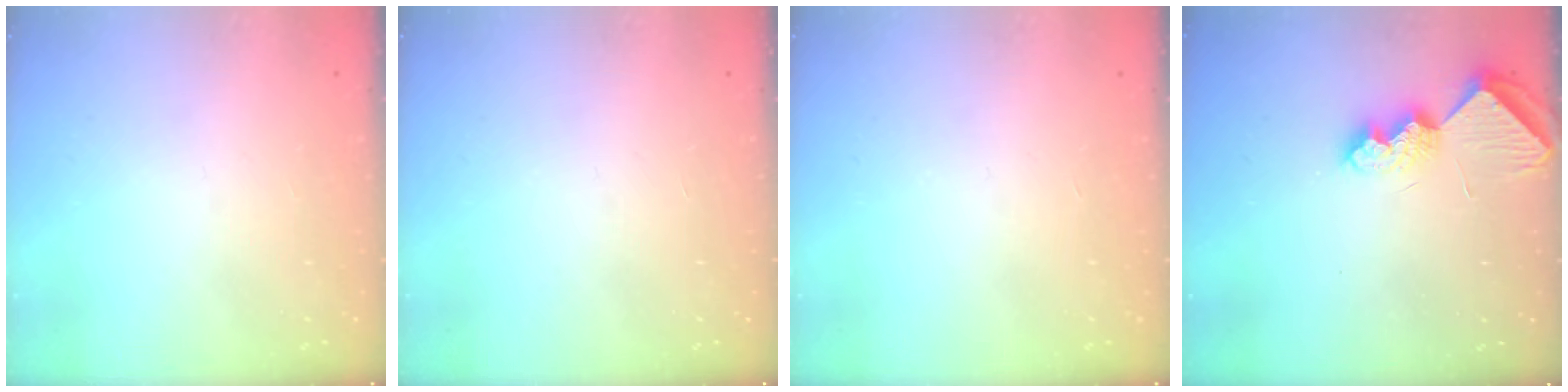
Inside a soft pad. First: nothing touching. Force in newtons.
{"total": 0.0}
{"total": 0.0}
{"total": 9.1, "press": 9.1, "slide": 0.3}